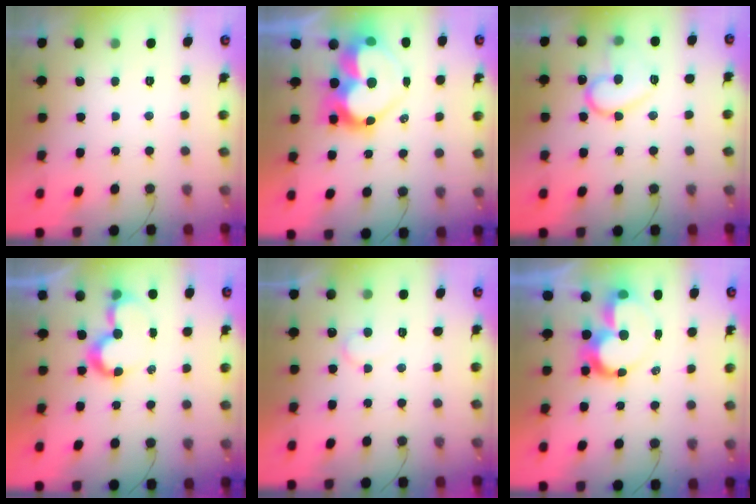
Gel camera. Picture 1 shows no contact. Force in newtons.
{"total": 16.2, "press": 16.2, "slide": 1.3}
{"total": 15.2, "press": 15.2, "slide": 1.3}
{"total": 7.8, "press": 7.8, "slide": 0.6}
{"total": 7.0, "press": 6.9, "slide": 0.5}
{"total": 10.7, "press": 10.7, "slide": 1.2}